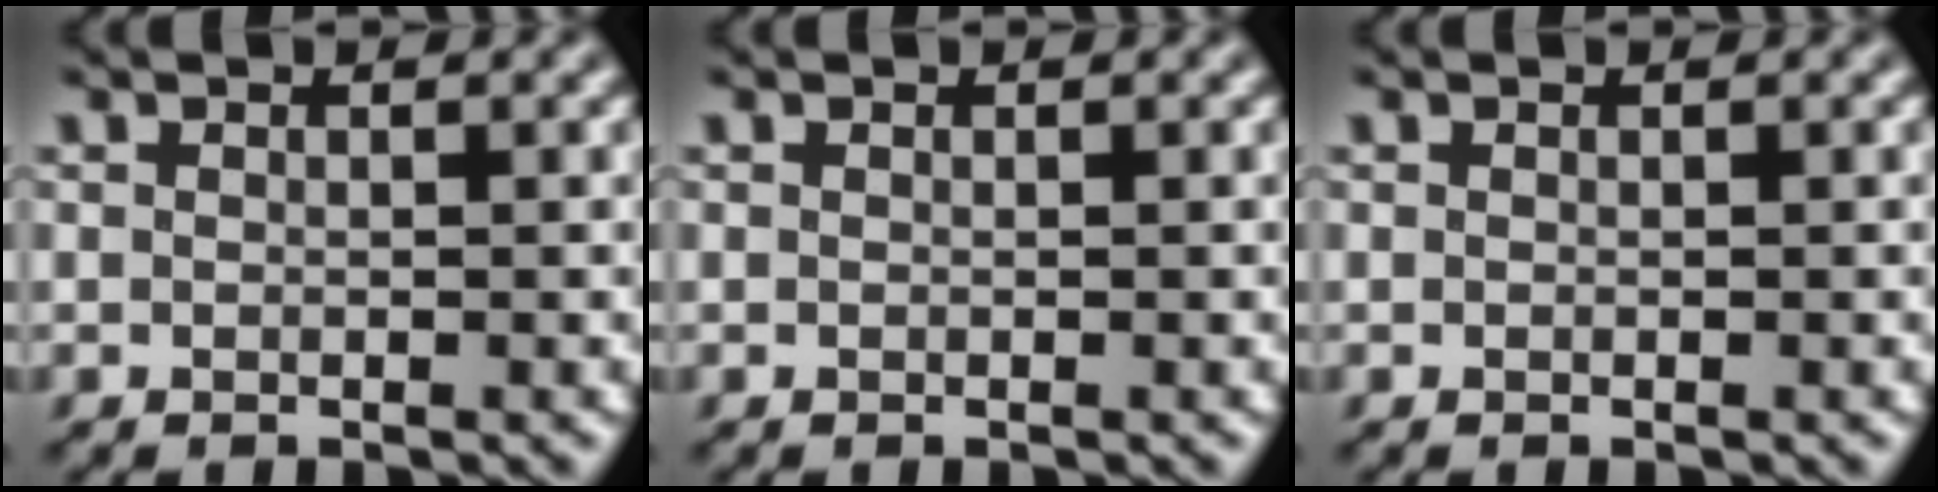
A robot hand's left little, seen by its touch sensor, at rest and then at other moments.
{"total": 0.0}
{"total": 0.0}